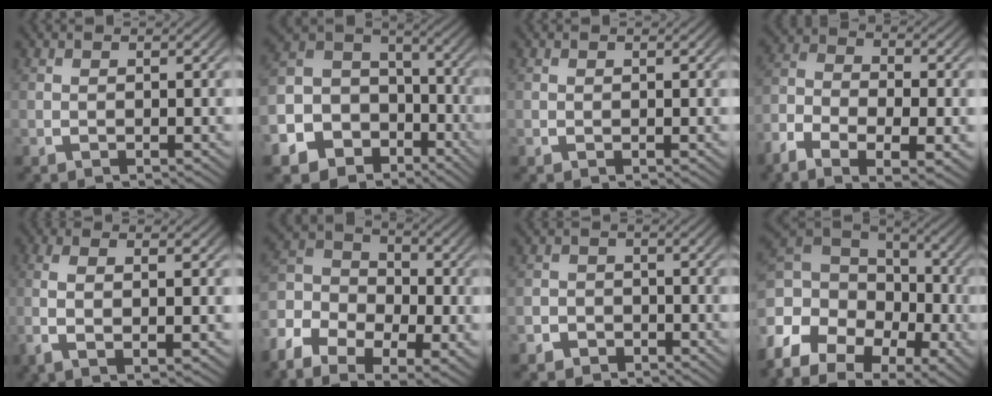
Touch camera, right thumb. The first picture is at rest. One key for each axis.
{"total": 14.9, "fx": -4.4, "fy": 12.5, "fz": 6.7, "tx": -0.149, "ty": -0.045, "tz": -0.068}
{"total": 0.0}
{"total": 7.6, "fx": -2.5, "fy": 4.4, "fz": 5.7, "tx": -0.126, "ty": -0.027, "tz": -0.036}
{"total": 4.9, "fx": 0.2, "fy": 1.6, "fz": 4.6, "tx": -0.098, "ty": -0.002, "tz": 0.009}
{"total": 9.5, "fx": 0.1, "fy": 7.0, "fz": 6.4, "tx": -0.120, "ty": -0.015, "tz": -0.006}
{"total": 2.9, "fx": -1.8, "fy": 2.3, "fz": 0.3, "tx": 0.004, "ty": -0.009, "tz": -0.031}
{"total": 11.4, "fx": -0.7, "fy": 8.1, "fz": 8.0, "tx": -0.161, "ty": -0.018, "tz": -0.002}